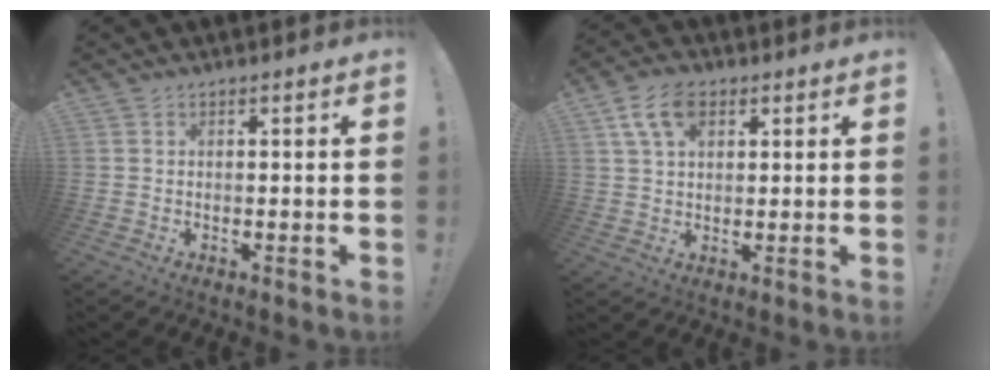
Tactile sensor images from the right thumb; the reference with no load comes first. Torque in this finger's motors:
{"motor_torque": [-0.22, 0.52, -0.06, -0.11, 0.13]}